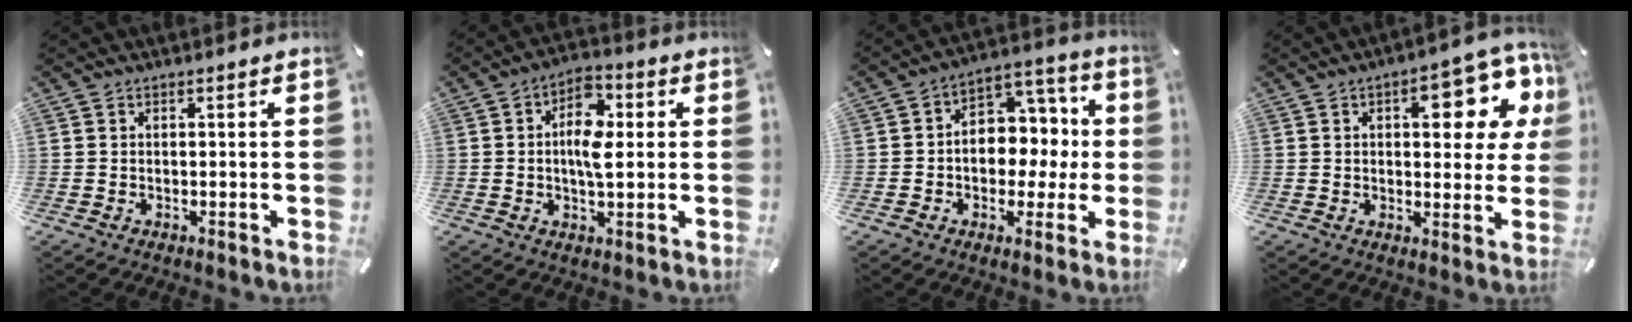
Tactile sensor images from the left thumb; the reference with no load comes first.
{"total": 8.8, "force": [0.8, 4.5, 7.6], "torque": [-0.124, 0.005, 0.008]}
{"total": 9.9, "force": [-0.9, 8.6, 4.9], "torque": [-0.056, 0.004, -0.014]}
{"total": 15.9, "force": [5.6, 7.1, 13.1], "torque": [-0.155, -0.022, 0.086]}